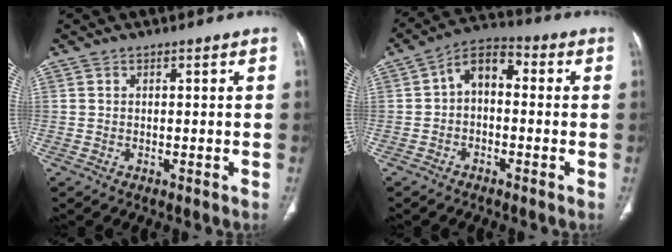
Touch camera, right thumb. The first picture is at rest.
{"total": 7.3, "force": [-0.1, 4.7, 5.6], "torque": [-0.077, 0.034, -0.018]}